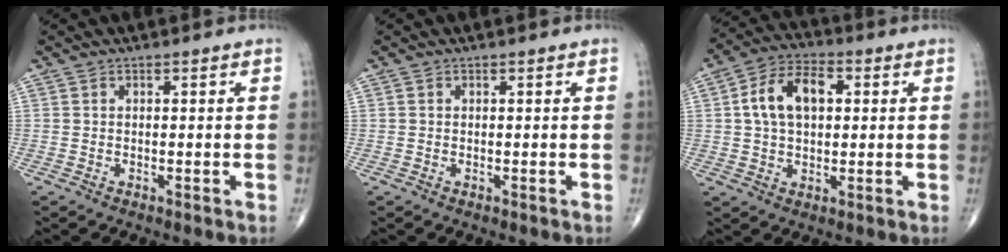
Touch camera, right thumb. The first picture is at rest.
{"total": 0.0}
{"total": 11.2, "force": [2.0, 7.0, 8.5], "torque": [-0.142, 0.019, 0.030]}